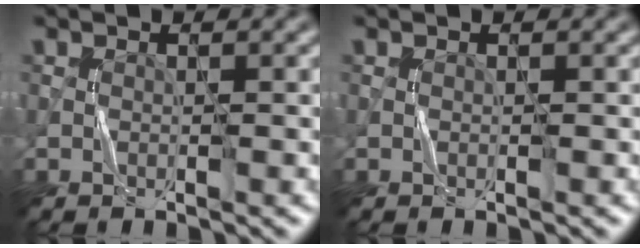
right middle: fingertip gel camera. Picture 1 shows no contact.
{"total": 0.0}